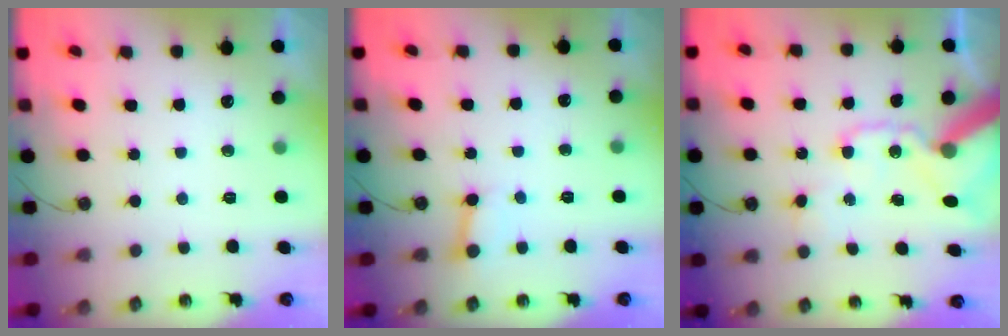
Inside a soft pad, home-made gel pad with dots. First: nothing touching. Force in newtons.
{"total": 3.0, "press": 3.0, "slide": 0.5}
{"total": 17.7, "press": 17.5, "slide": 2.6}